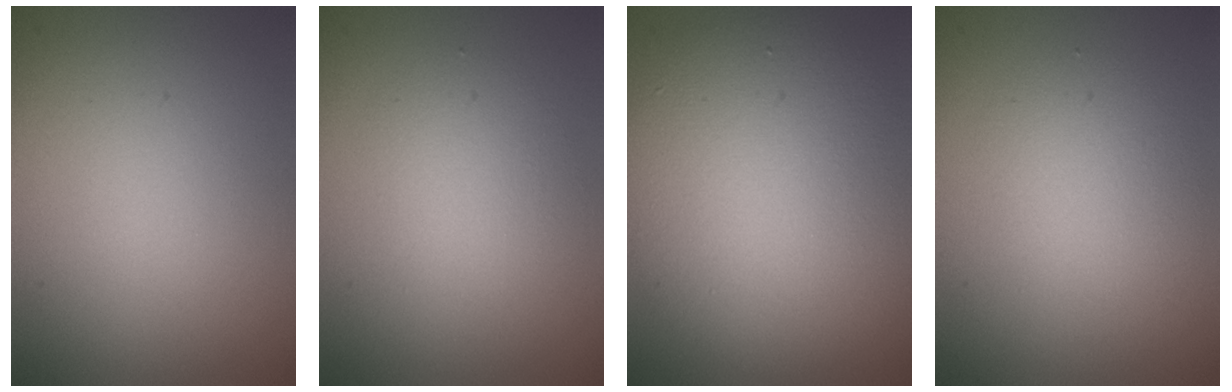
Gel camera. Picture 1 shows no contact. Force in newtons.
{"total": 2.2, "press": 2.2, "slide": 0.2}
{"total": 9.6, "press": 9.6, "slide": 0.5}
{"total": 2.8, "press": 2.8, "slide": 0.2}